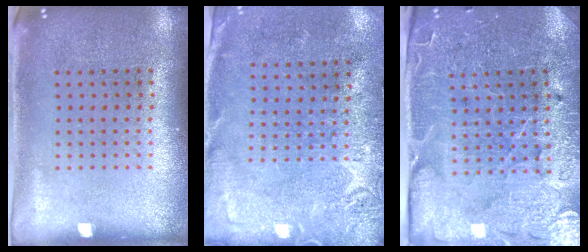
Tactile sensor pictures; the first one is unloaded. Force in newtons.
{"total": 2.8, "press": 2.4, "slide": 1.4}
{"total": 3.6, "press": 3.6, "slide": 0.6}